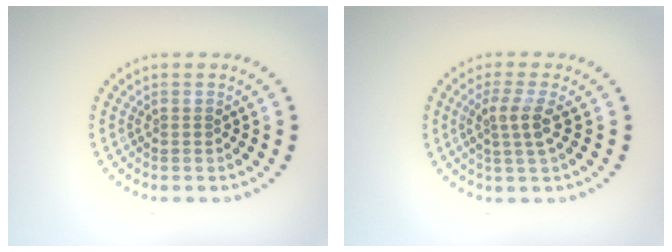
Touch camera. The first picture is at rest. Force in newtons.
{"total": 2.5, "press": 2.0, "slide": 1.5}